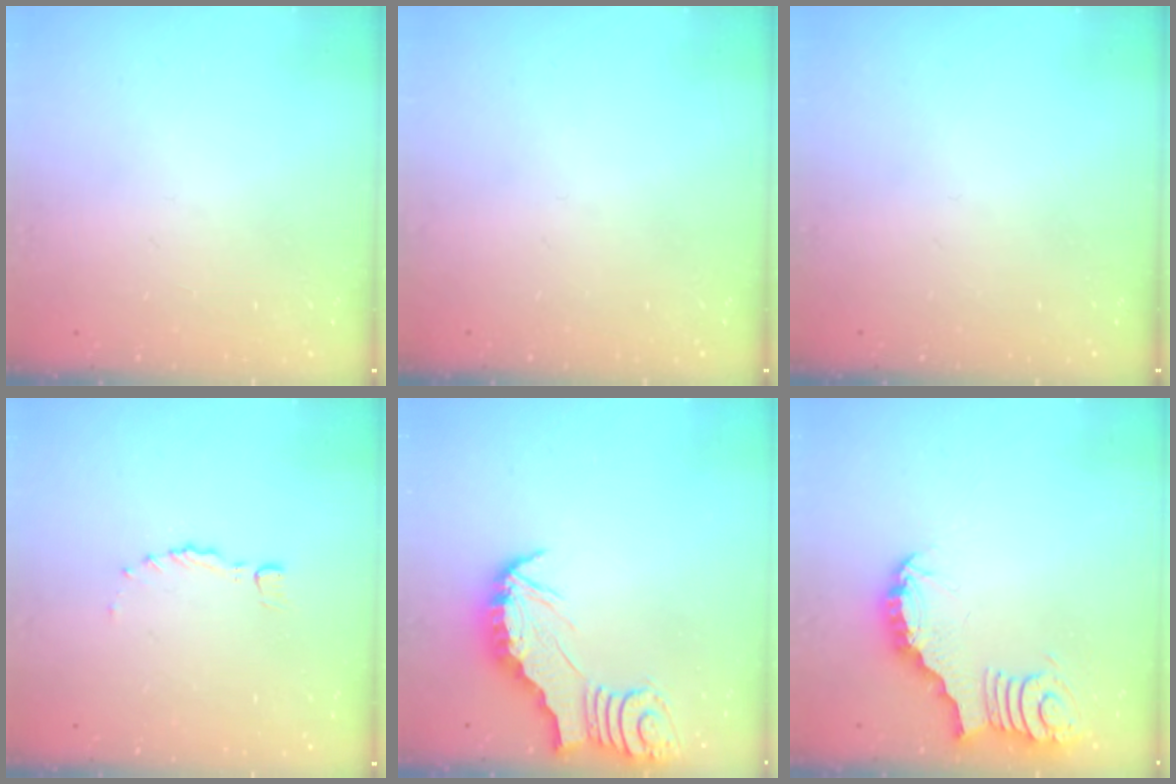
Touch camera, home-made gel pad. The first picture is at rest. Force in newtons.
{"total": 0.0}
{"total": 0.0}
{"total": 0.0}
{"total": 2.8, "press": 2.8, "slide": 0.3}
{"total": 3.8, "press": 3.8, "slide": 0.8}